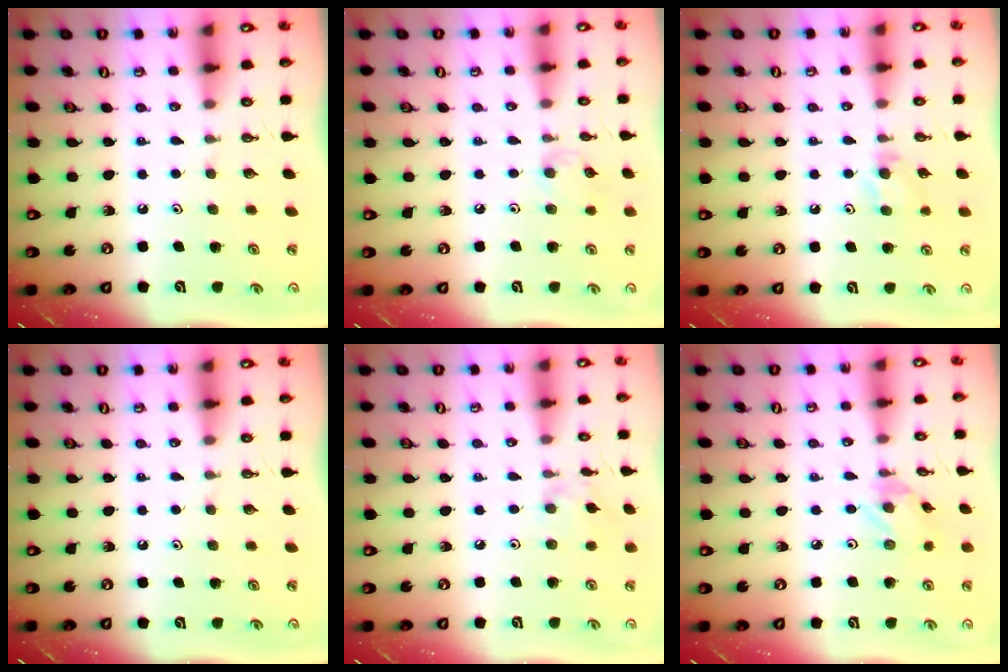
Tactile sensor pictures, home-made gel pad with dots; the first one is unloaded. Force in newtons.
{"total": 6.6, "press": 6.5, "slide": 0.7}
{"total": 4.6, "press": 4.5, "slide": 0.8}
{"total": 0.0}
{"total": 3.0, "press": 3.0, "slide": 0.3}
{"total": 1.8, "press": 1.8, "slide": 0.2}